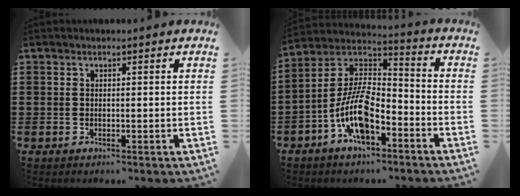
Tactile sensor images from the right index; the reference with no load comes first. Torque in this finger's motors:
{"motor_torque": [2.14, 0.00, 0.51, 0.15]}